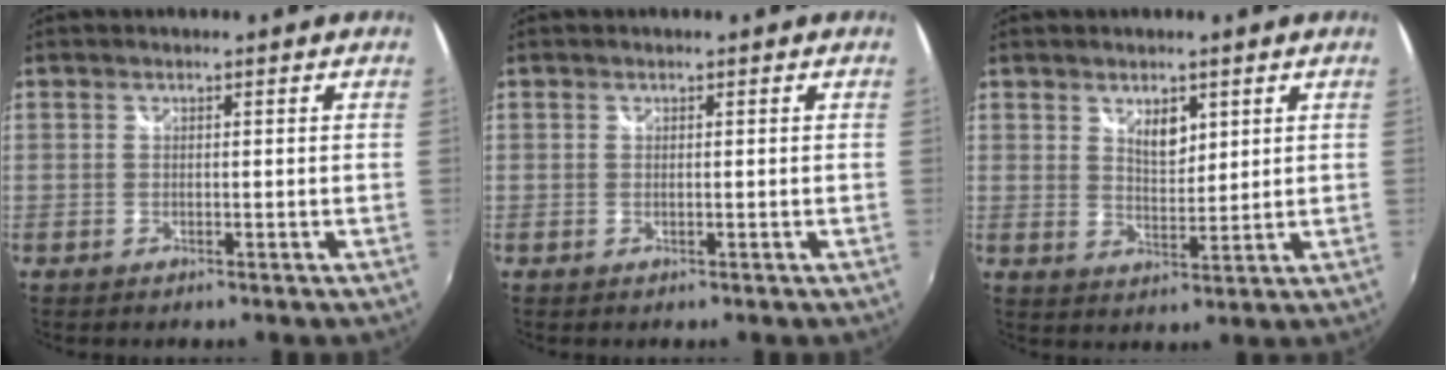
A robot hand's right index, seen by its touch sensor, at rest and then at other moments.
{"total": 0.0}
{"total": 4.6, "force": [2.4, 2.4, 3.1], "torque": [-0.044, -0.001, 0.042]}